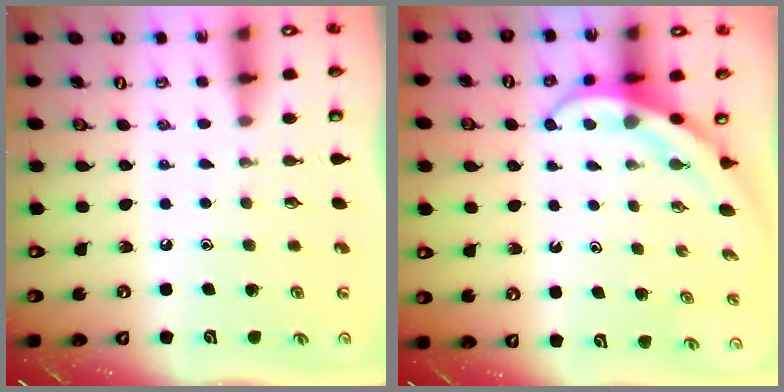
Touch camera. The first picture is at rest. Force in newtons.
{"total": 4.0, "press": 3.9, "slide": 0.4}